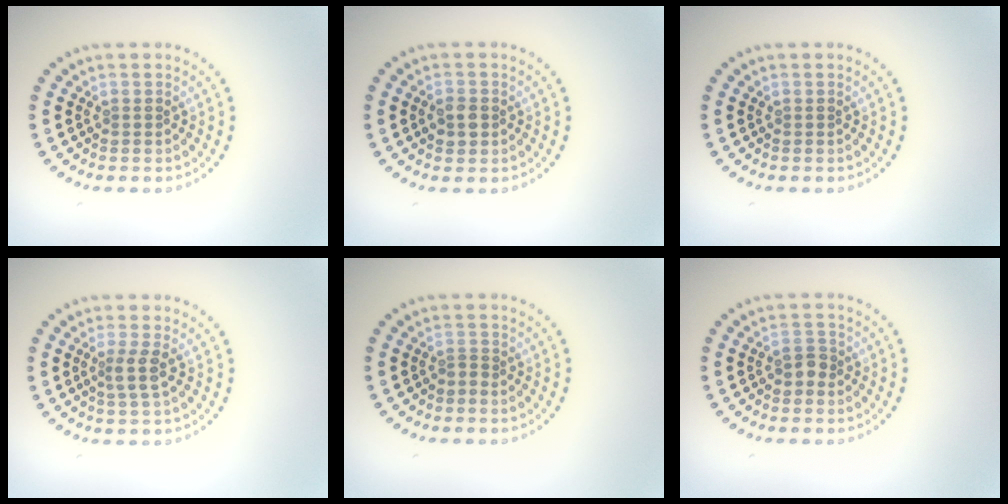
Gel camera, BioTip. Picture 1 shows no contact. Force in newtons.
{"total": 1.8, "press": 1.7, "slide": 0.3}
{"total": 0.0}
{"total": 1.9, "press": 1.5, "slide": 1.1}
{"total": 0.6, "press": 0.4, "slide": 0.5}
{"total": 1.5, "press": 1.4, "slide": 0.6}